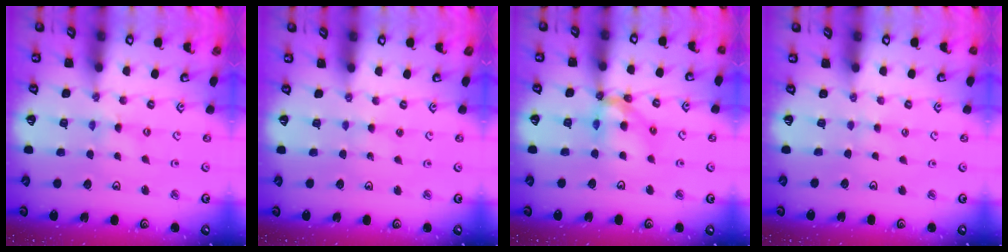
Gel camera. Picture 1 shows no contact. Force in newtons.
{"total": 2.3, "press": 2.3, "slide": 0.3}
{"total": 12.5, "press": 12.4, "slide": 1.5}
{"total": 1.9, "press": 1.9, "slide": 0.4}